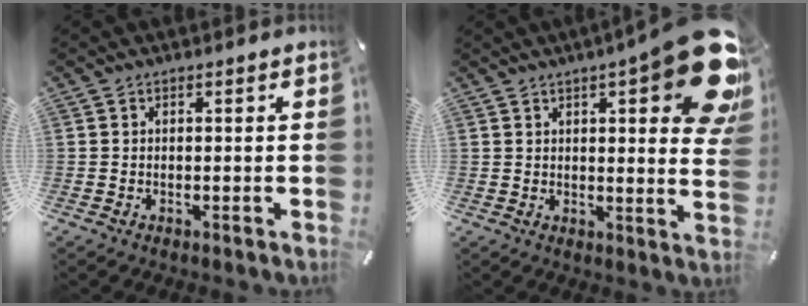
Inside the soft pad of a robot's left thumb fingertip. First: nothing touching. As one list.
[{"total": 17.9, "force": [8.5, 4.9, 15.0], "torque": [-0.204, -0.045, 0.133]}]